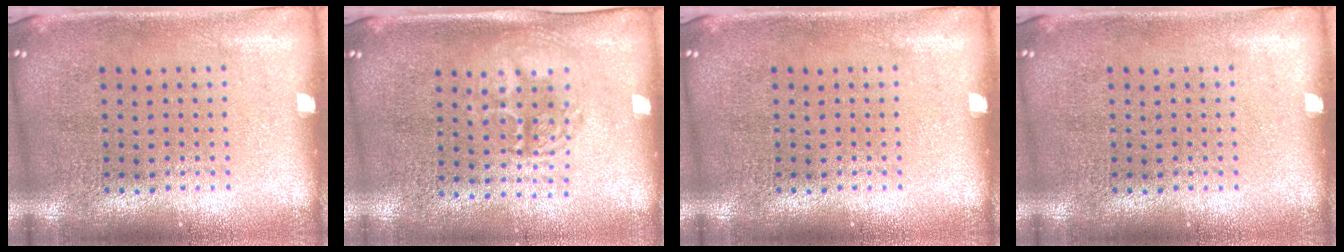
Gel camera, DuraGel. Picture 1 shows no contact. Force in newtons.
{"total": 1.5, "press": 1.3, "slide": 0.6}
{"total": 0.0}
{"total": 0.0}